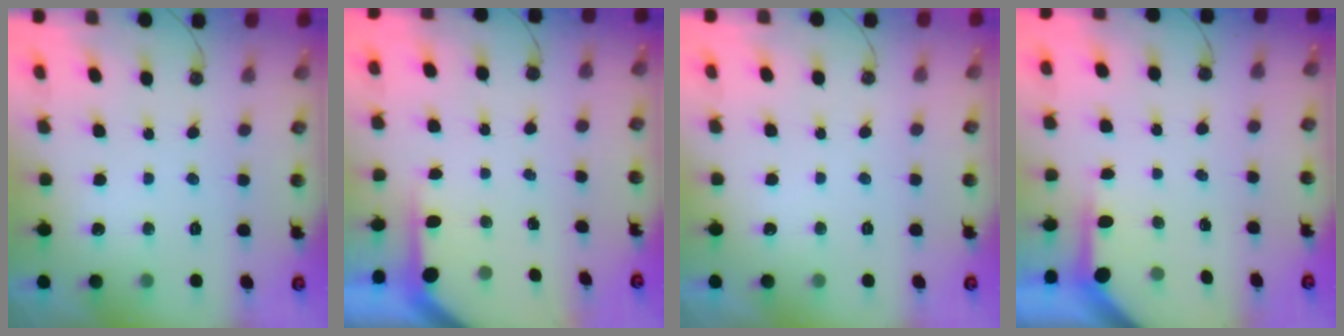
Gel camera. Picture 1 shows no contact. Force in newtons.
{"total": 4.3, "press": 4.3, "slide": 0.5}
{"total": 0.0}
{"total": 3.9, "press": 3.9, "slide": 0.3}